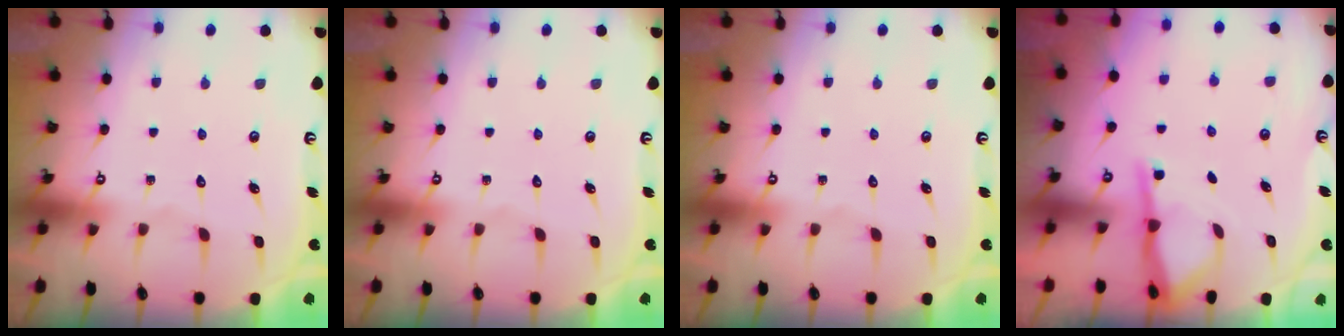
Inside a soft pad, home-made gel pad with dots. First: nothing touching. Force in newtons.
{"total": 0.0}
{"total": 0.0}
{"total": 2.4, "press": 2.4, "slide": 0.3}